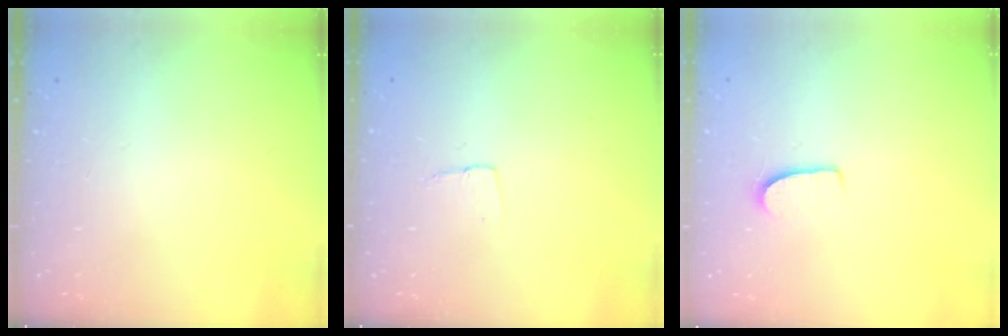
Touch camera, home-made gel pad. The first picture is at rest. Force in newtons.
{"total": 3.8, "press": 3.8, "slide": 0.3}
{"total": 6.6, "press": 6.5, "slide": 0.4}